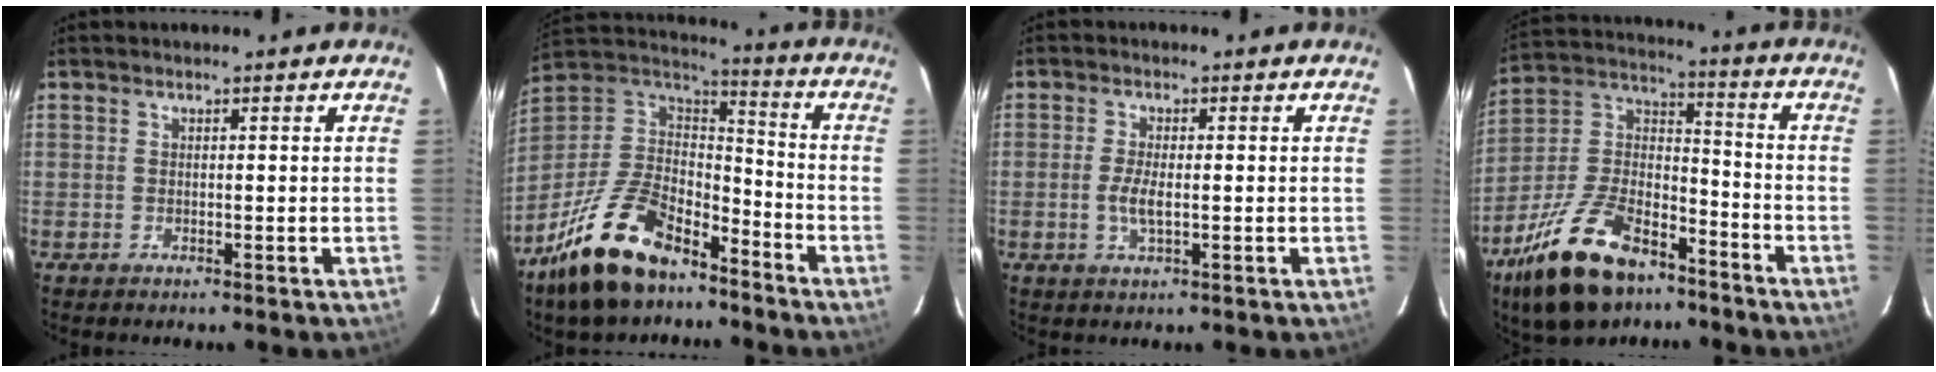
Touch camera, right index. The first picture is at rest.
{"total": 21.8, "force": [-14.7, 10.3, 12.4], "torque": [-0.269, -0.001, -0.256]}
{"total": 3.4, "force": [-0.6, 1.0, 3.2], "torque": [-0.066, -0.004, -0.012]}
{"total": 21.7, "force": [-13.7, 10.9, 13.0], "torque": [-0.267, 0.008, -0.235]}